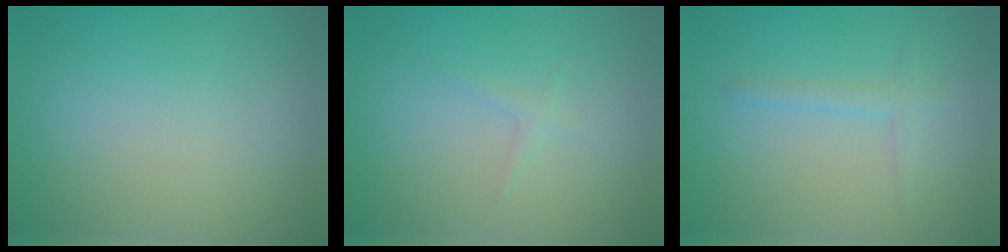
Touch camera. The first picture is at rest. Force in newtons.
{"total": 0.7, "press": 0.7, "slide": 0.0}
{"total": 1.4, "press": 1.4, "slide": 0.1}